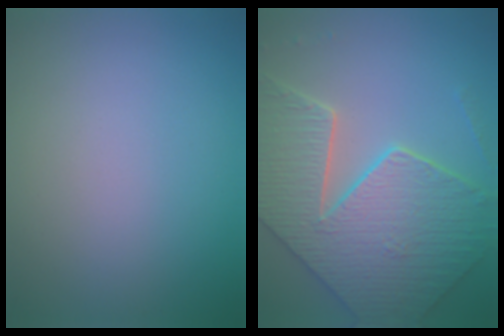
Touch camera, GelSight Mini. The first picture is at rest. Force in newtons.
{"total": 7.7, "press": 6.6, "slide": 4.0}